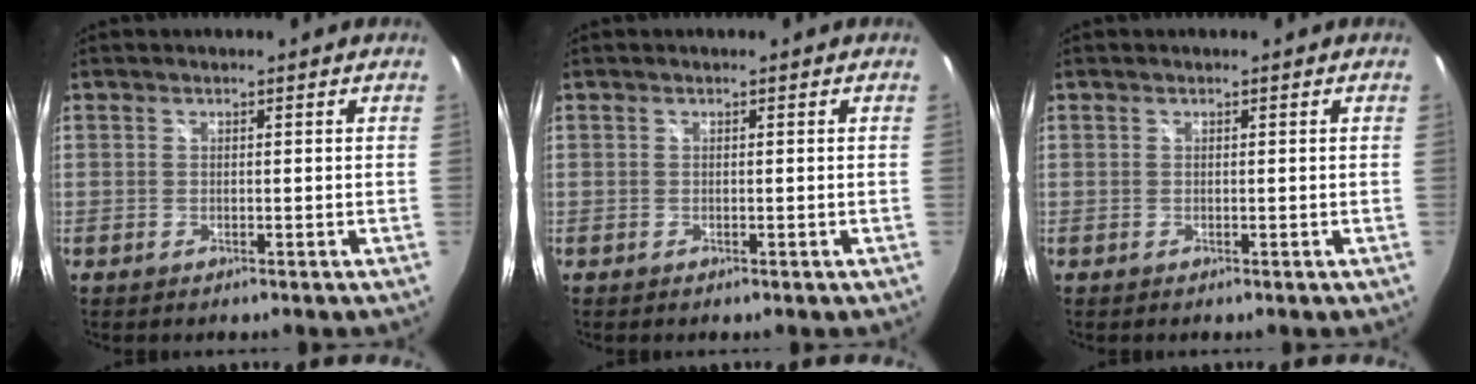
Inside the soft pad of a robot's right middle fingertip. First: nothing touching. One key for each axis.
{"total": 0.0}
{"total": 0.0}